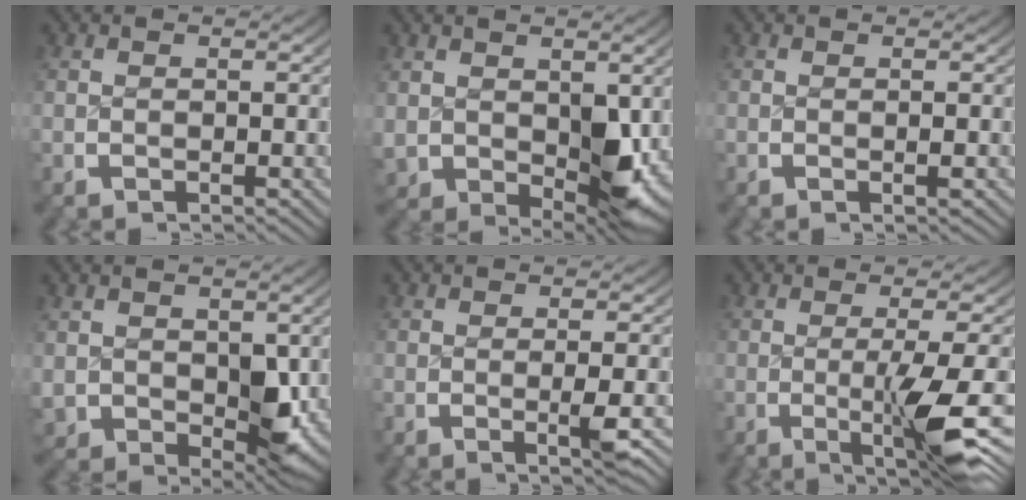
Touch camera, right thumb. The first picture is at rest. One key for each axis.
{"total": 5.9, "fx": 0.2, "fy": 3.8, "fz": 4.4, "tx": -0.071, "ty": -0.034, "tz": 0.032}
{"total": 0.7, "fx": -0.1, "fy": 0.2, "fz": 0.7, "tx": -0.010, "ty": 0.002, "tz": -0.004}
{"total": 5.3, "fx": 0.3, "fy": 3.9, "fz": 3.7, "tx": -0.064, "ty": -0.033, "tz": 0.031}
{"total": 2.5, "fx": -0.5, "fy": 0.5, "fz": 2.4, "tx": -0.041, "ty": -0.001, "tz": -0.008}
{"total": 7.7, "fx": -1.7, "fy": 1.7, "fz": 7.3, "tx": -0.115, "ty": -0.011, "tz": -0.020}